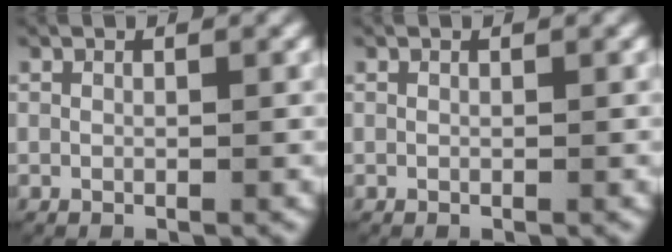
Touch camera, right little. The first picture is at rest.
{"total": 0.0}